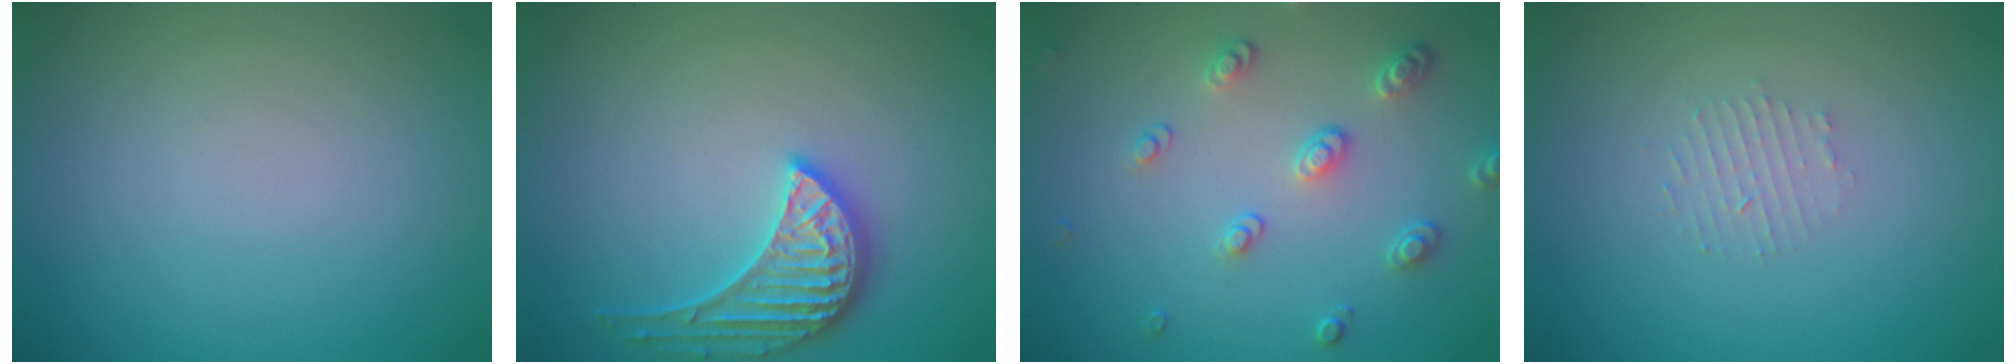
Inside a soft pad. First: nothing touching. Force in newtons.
{"total": 3.3, "press": 3.3, "slide": 0.4}
{"total": 2.7, "press": 2.6, "slide": 0.4}
{"total": 1.2, "press": 1.1, "slide": 0.2}